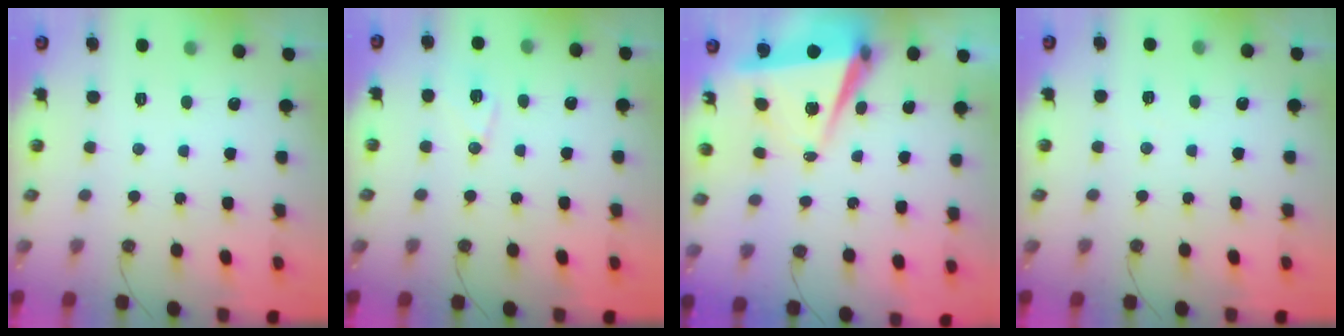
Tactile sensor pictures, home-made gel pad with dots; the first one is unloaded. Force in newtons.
{"total": 7.8, "press": 7.4, "slide": 2.5}
{"total": 6.4, "press": 4.6, "slide": 4.4}
{"total": 2.4, "press": 2.2, "slide": 1.1}